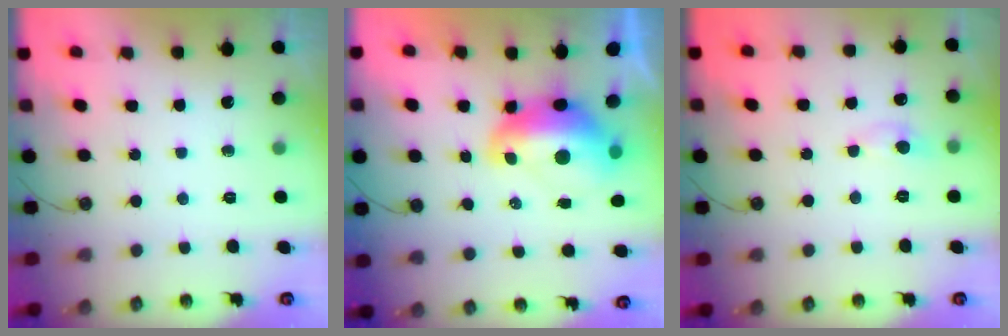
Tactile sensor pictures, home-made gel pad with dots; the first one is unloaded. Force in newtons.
{"total": 4.6, "press": 4.5, "slide": 1.2}
{"total": 0.9, "press": 0.8, "slide": 0.4}